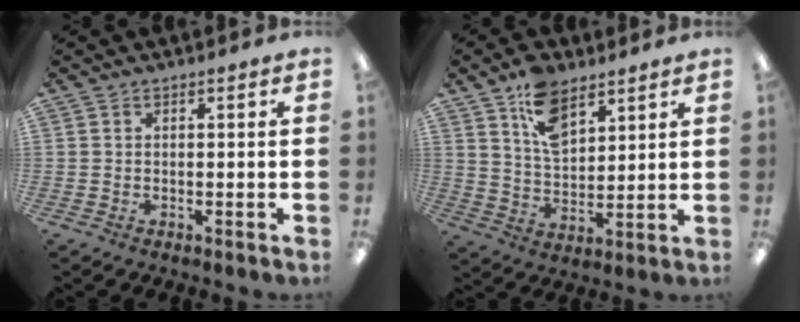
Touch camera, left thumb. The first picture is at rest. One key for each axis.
{"total": 11.0, "fx": 7.0, "fy": 6.2, "fz": 5.8, "tx": -0.102, "ty": -0.026, "tz": 0.129}